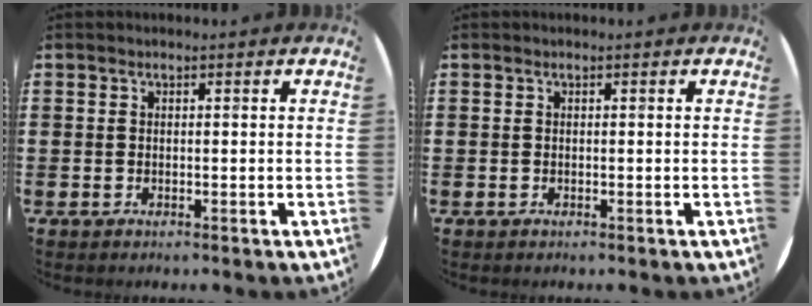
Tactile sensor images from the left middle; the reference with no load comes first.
{"total": 0.0}